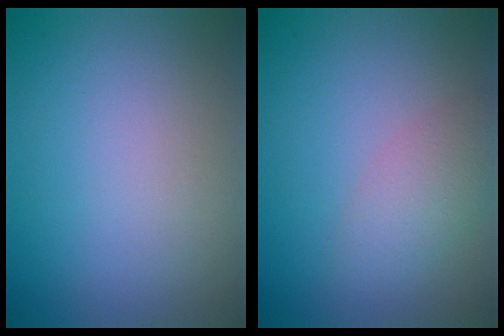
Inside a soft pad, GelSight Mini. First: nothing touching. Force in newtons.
{"total": 2.7, "press": 2.7, "slide": 0.1}